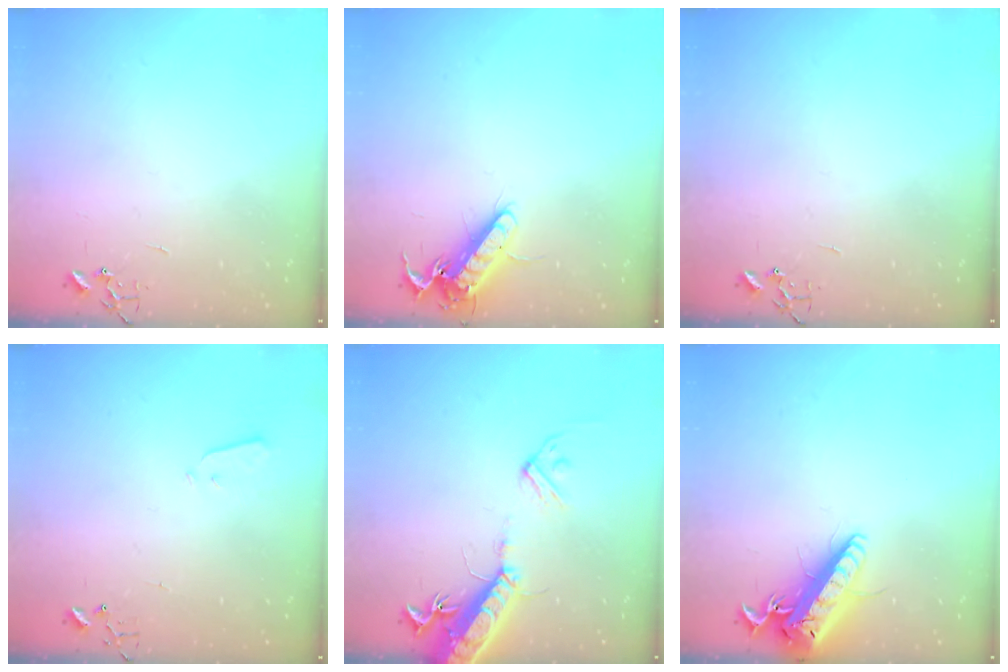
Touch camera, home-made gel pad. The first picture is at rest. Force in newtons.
{"total": 13.5, "press": 13.3, "slide": 1.9}
{"total": 0.0}
{"total": 2.2, "press": 2.1, "slide": 0.3}
{"total": 17.3, "press": 16.8, "slide": 3.9}
{"total": 20.4, "press": 19.9, "slide": 4.5}